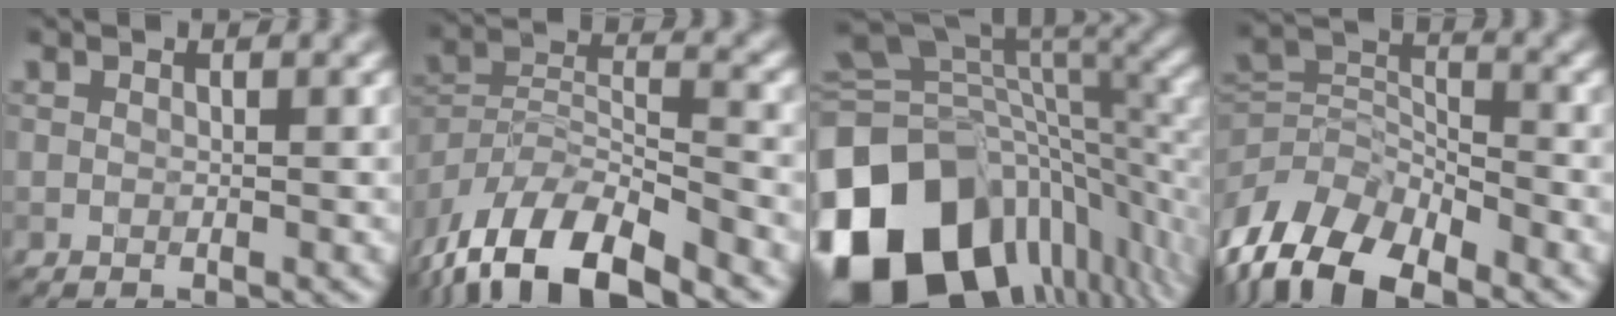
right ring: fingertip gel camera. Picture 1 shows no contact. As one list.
[{"total": 12.3, "force": [-9.1, 4.1, 7.1], "torque": [-0.140, 0.001, -0.157]}, {"total": 18.2, "force": [-7.0, 11.8, 12.0], "torque": [-0.265, -0.020, -0.112]}, {"total": 9.4, "force": [-6.0, 4.9, 5.3], "torque": [-0.098, -0.010, -0.118]}]